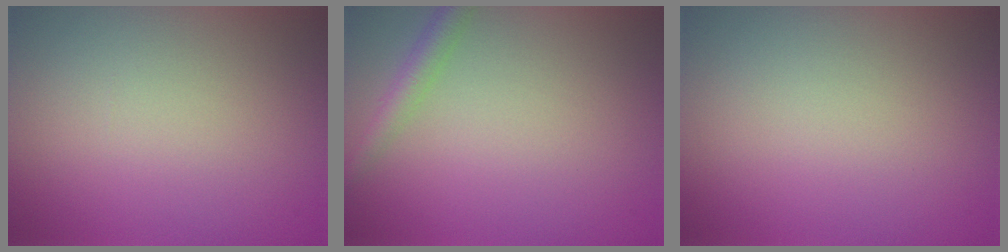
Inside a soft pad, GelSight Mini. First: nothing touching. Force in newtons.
{"total": 2.4, "press": 2.4, "slide": 0.2}
{"total": 0.0}